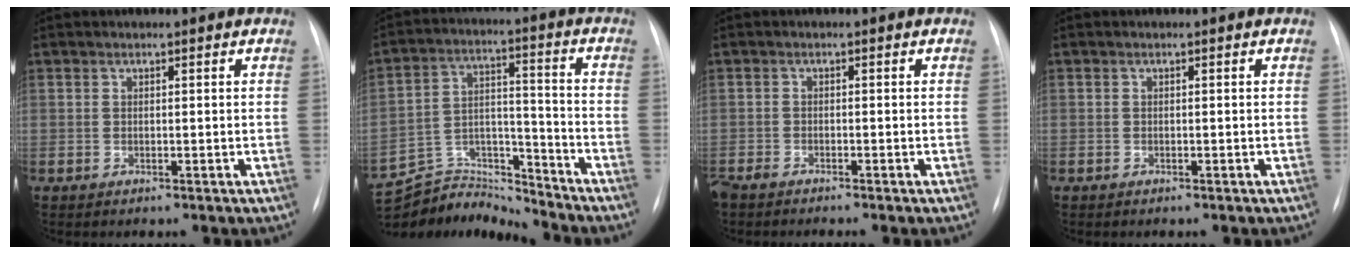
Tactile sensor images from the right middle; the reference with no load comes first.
{"total": 12.3, "force": [-12.3, 0.9, -0.5], "torque": [0.012, 0.045, -0.221]}
{"total": 2.8, "force": [-2.5, 0.3, 1.2], "torque": [-0.020, -0.007, -0.046]}
{"total": 0.0}